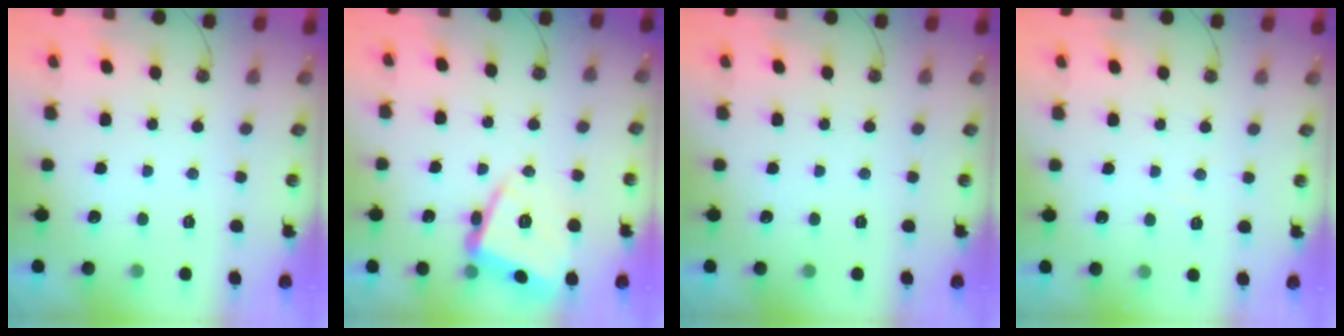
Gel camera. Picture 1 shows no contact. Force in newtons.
{"total": 17.3, "press": 17.3, "slide": 0.2}
{"total": 0.0}
{"total": 3.3, "press": 3.2, "slide": 0.6}